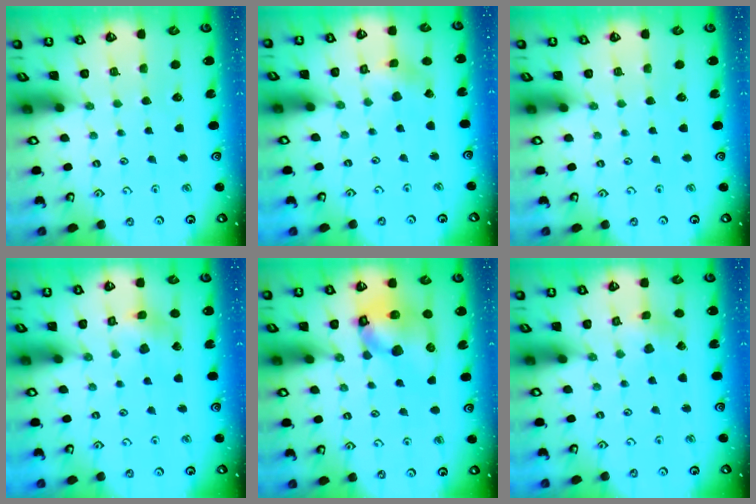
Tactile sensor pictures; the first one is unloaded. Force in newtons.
{"total": 1.7, "press": 1.6, "slide": 0.4}
{"total": 0.0}
{"total": 7.8, "press": 7.7, "slide": 1.0}
{"total": 15.9, "press": 15.7, "slide": 2.6}
{"total": 1.5, "press": 1.5, "slide": 0.2}